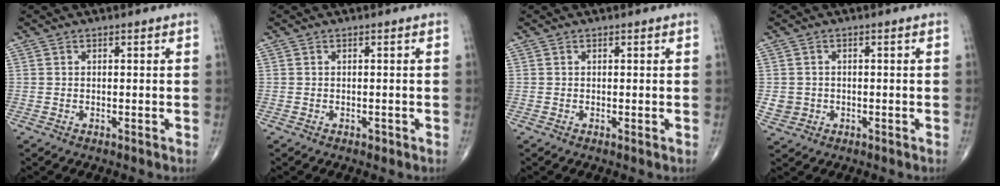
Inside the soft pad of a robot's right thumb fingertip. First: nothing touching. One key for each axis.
{"total": 0.6, "fx": -0.4, "fy": 0.3, "fz": 0.3, "tx": -0.001, "ty": 0.000, "tz": -0.006}
{"total": 0.0}
{"total": 2.8, "fx": -0.5, "fy": 2.6, "fz": 0.8, "tx": -0.001, "ty": 0.004, "tz": -0.004}